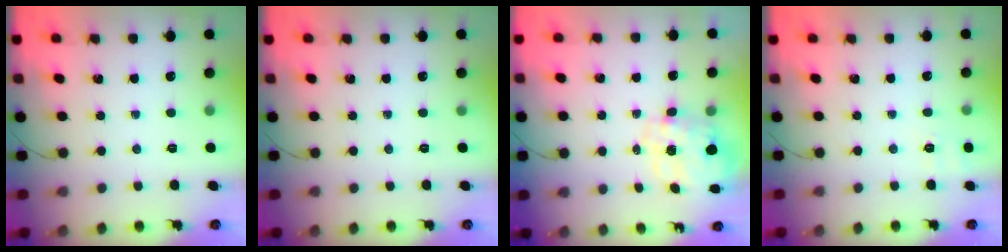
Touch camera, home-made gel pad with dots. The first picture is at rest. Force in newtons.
{"total": 0.0}
{"total": 9.9, "press": 9.8, "slide": 1.5}
{"total": 7.7, "press": 7.5, "slide": 2.0}